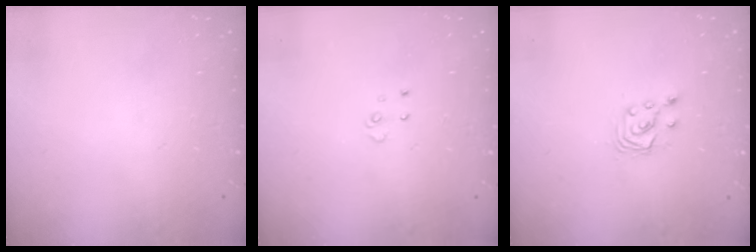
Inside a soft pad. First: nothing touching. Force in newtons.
{"total": 3.9, "press": 3.9, "slide": 0.3}
{"total": 2.9, "press": 2.9, "slide": 0.2}